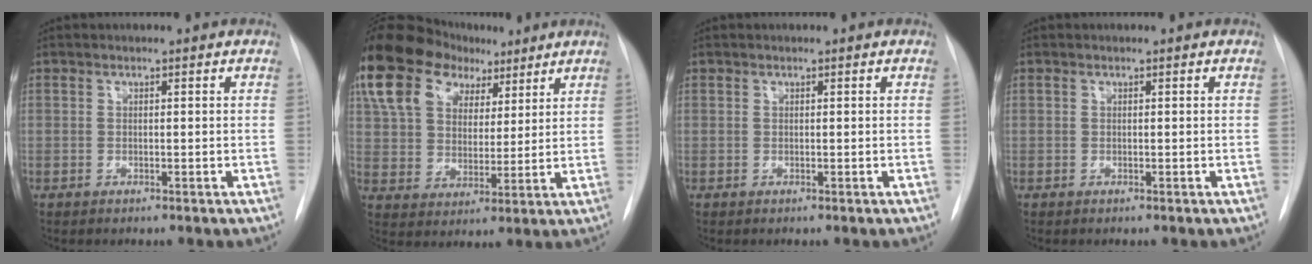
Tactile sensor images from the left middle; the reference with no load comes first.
{"total": 21.9, "force": [13.0, 14.0, 10.9], "torque": [-0.251, 0.080, 0.234]}
{"total": 0.0}
{"total": 0.0}